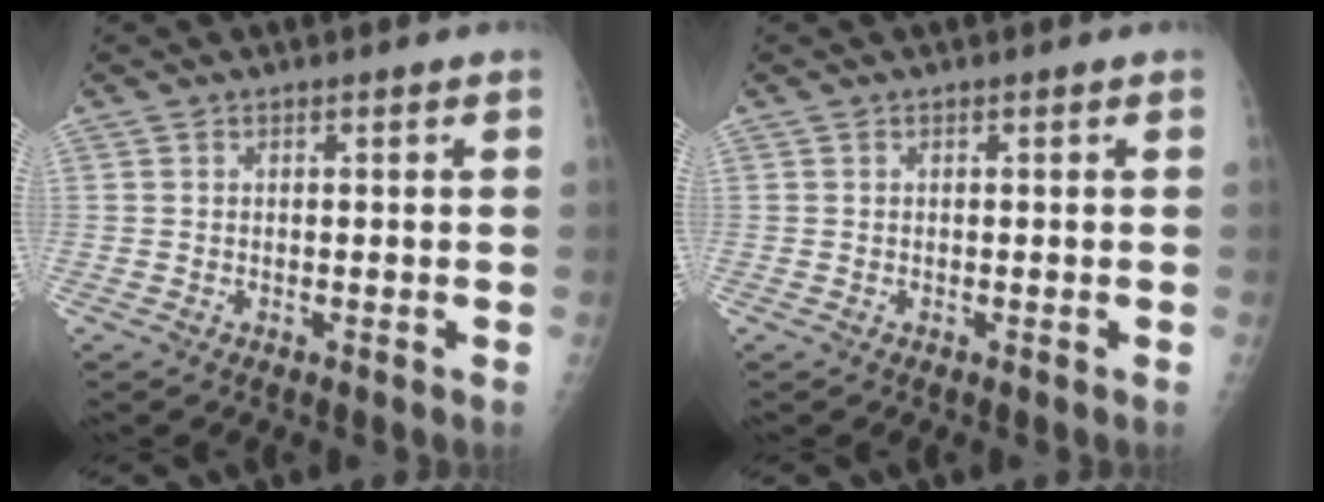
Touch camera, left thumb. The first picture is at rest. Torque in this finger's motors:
{"motor_torque": [0.00, 0.00, 0.00, -0.05, 0.02]}